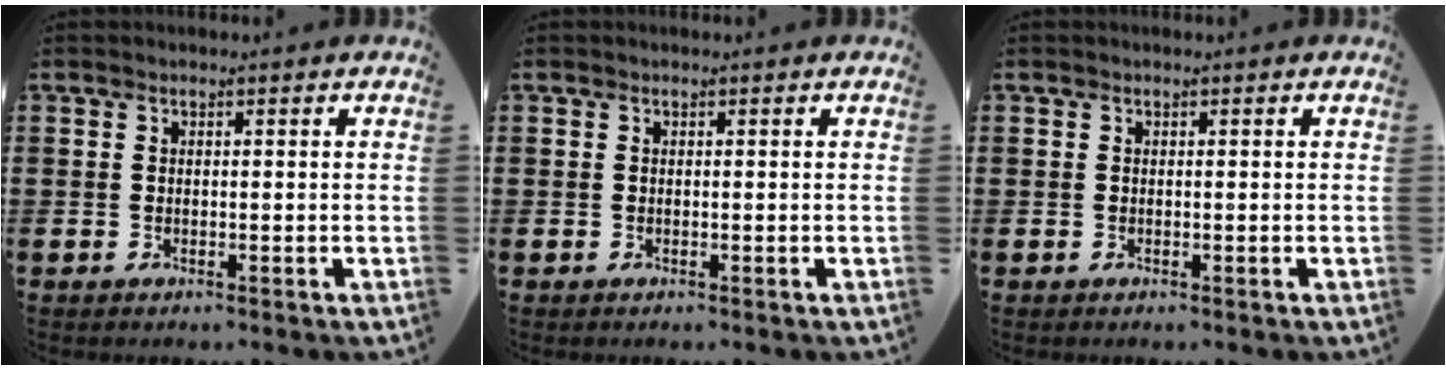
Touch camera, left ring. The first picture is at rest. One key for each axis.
{"total": 0.0}
{"total": 0.0}